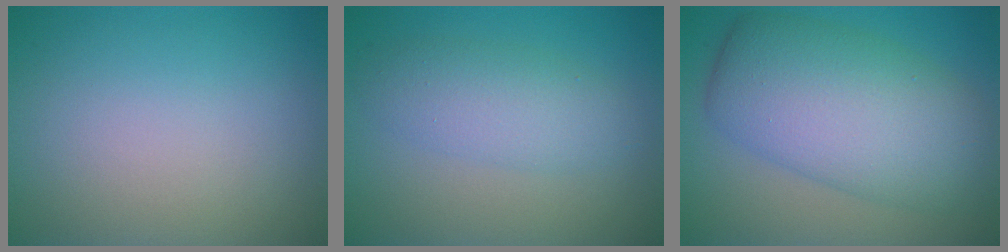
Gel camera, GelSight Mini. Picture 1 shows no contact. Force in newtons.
{"total": 3.8, "press": 3.8, "slide": 0.1}
{"total": 9.4, "press": 9.4, "slide": 0.1}